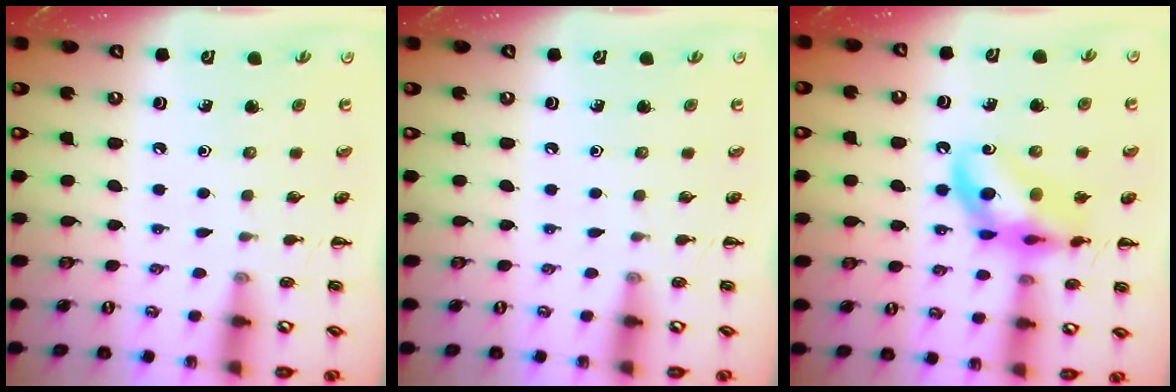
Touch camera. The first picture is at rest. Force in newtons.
{"total": 0.0}
{"total": 15.1, "press": 14.7, "slide": 3.3}